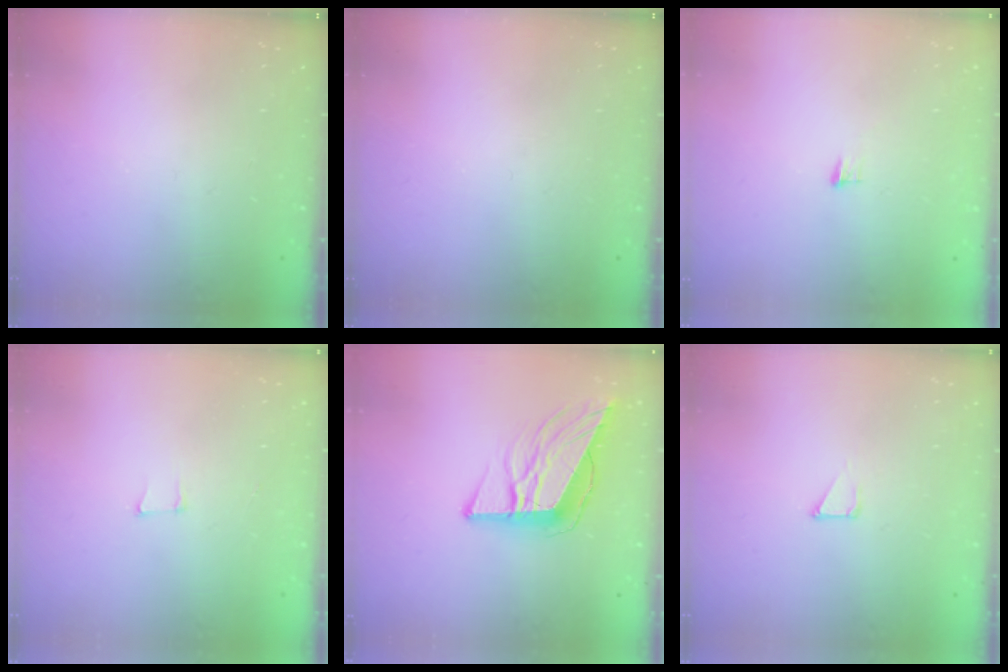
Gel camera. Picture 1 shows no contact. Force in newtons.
{"total": 0.0}
{"total": 3.9, "press": 3.8, "slide": 0.9}
{"total": 4.1, "press": 3.2, "slide": 2.7}
{"total": 12.4, "press": 11.9, "slide": 3.6}
{"total": 1.2, "press": 1.2, "slide": 0.0}